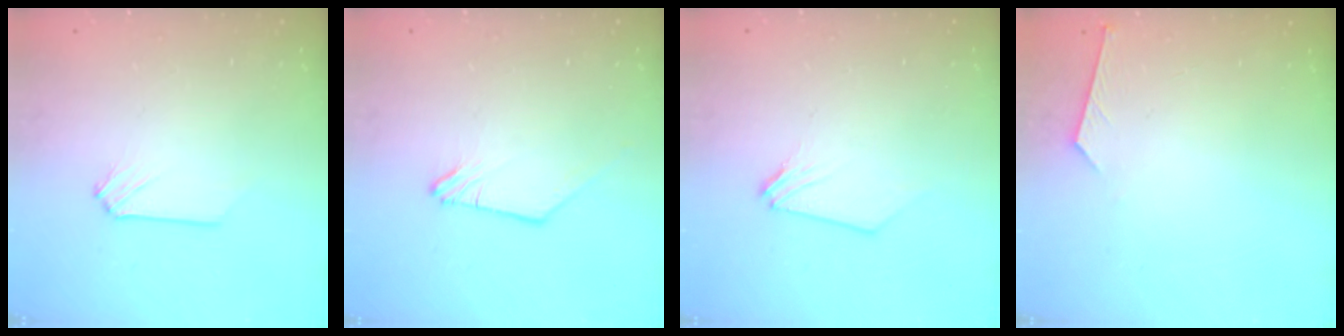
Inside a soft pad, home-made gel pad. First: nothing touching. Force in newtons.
{"total": 0.0}
{"total": 0.0}
{"total": 3.2, "press": 3.1, "slide": 0.4}